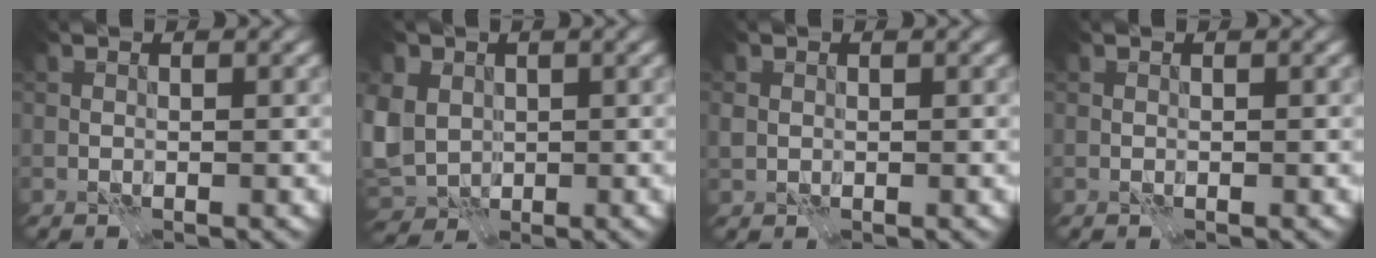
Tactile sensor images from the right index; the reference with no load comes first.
{"total": 7.1, "force": [0.3, 5.8, 4.1], "torque": [-0.106, -0.002, -0.003]}
{"total": 0.9, "force": [0.2, 0.9, 0.3], "torque": [-0.007, 0.001, 0.003]}
{"total": 0.0}